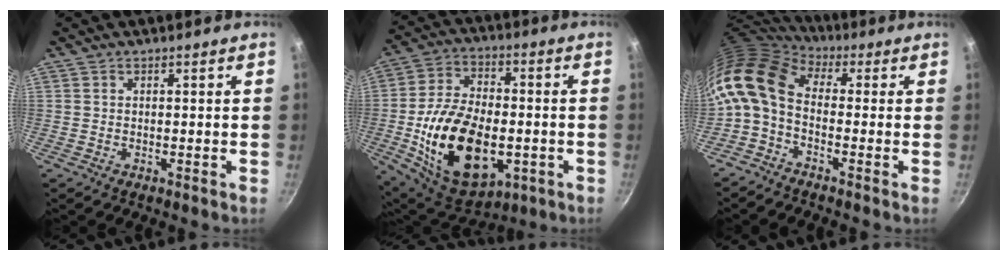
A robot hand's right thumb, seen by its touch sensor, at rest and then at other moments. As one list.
[{"total": 23.1, "force": [-4.7, 13.7, 18.0], "torque": [-0.306, 0.019, -0.064]}, {"total": 12.3, "force": [-0.2, 7.6, 9.6], "torque": [-0.190, 0.021, -0.024]}]